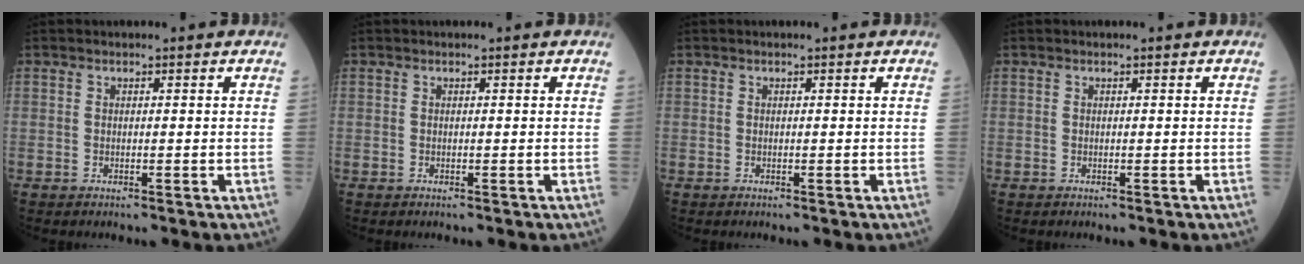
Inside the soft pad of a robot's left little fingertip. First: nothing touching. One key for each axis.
{"total": 0.0}
{"total": 0.0}
{"total": 0.0}